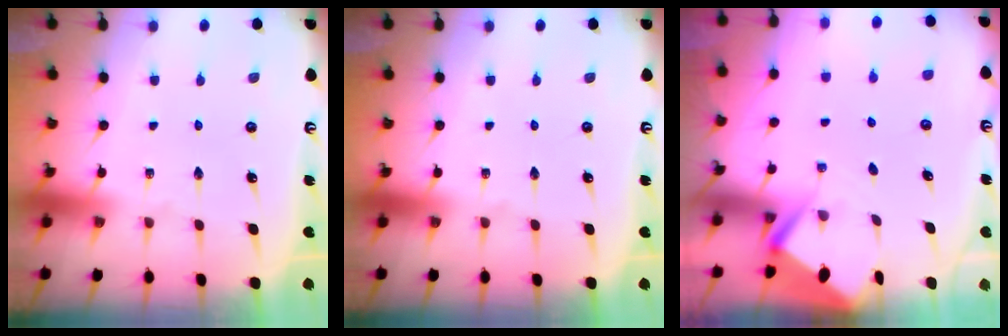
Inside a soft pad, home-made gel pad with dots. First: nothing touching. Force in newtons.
{"total": 0.0}
{"total": 2.8, "press": 2.8, "slide": 0.4}